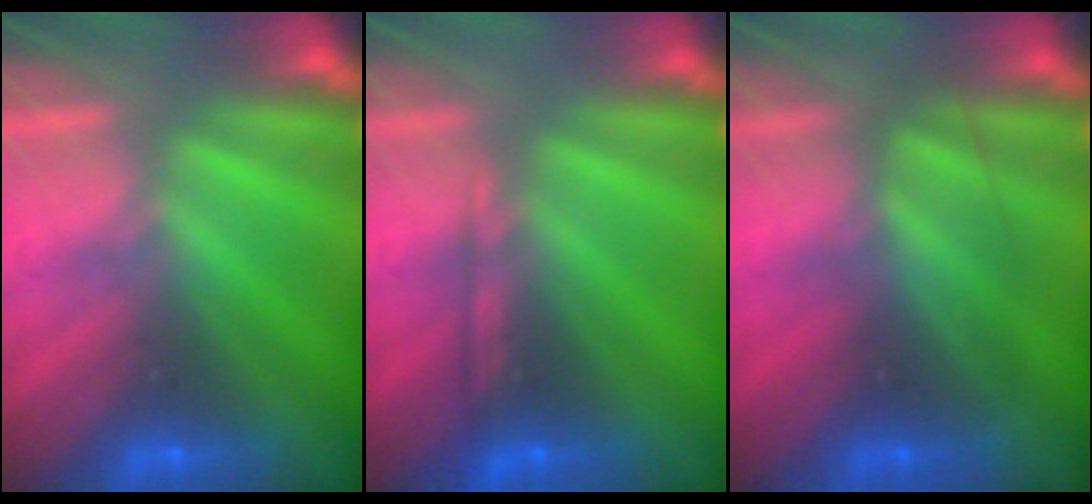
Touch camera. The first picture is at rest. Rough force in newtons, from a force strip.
{"total": 2.1}
{"total": 2.4}